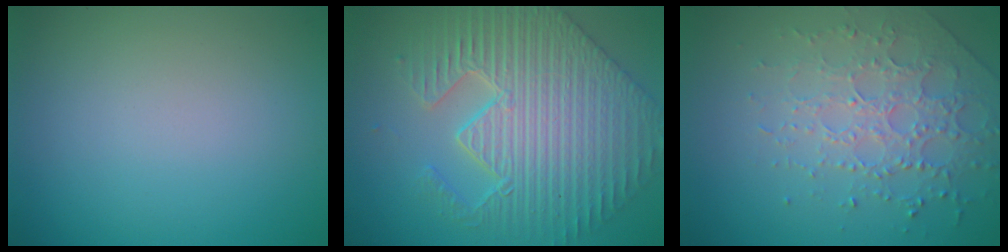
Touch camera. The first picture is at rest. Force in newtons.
{"total": 7.3, "press": 6.0, "slide": 4.2}
{"total": 3.0, "press": 2.8, "slide": 1.1}